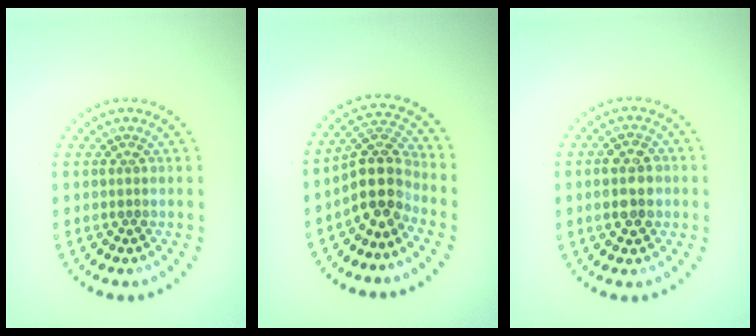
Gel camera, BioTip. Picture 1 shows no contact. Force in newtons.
{"total": 4.4, "press": 3.5, "slide": 2.6}
{"total": 3.3, "press": 3.2, "slide": 0.4}